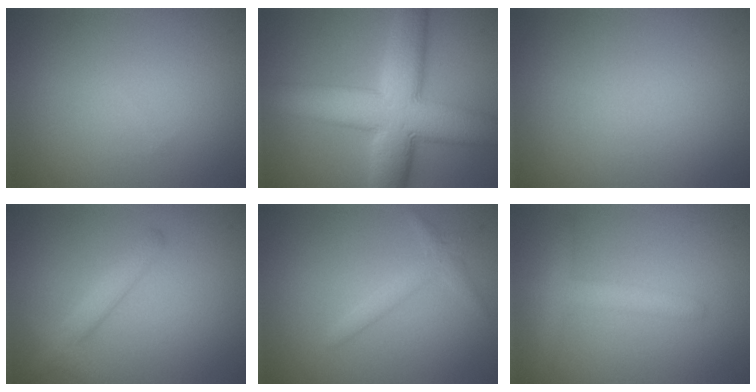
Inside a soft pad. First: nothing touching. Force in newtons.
{"total": 11.3, "press": 11.3, "slide": 0.6}
{"total": 0.0}
{"total": 2.5, "press": 2.5, "slide": 0.1}
{"total": 1.7, "press": 1.6, "slide": 0.2}
{"total": 2.6, "press": 2.6, "slide": 0.1}